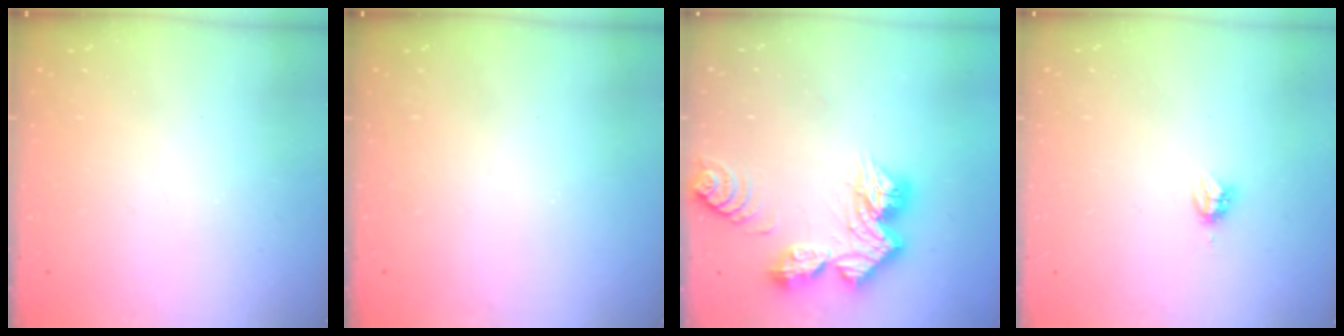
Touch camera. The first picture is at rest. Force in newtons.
{"total": 0.0}
{"total": 14.1, "press": 14.1, "slide": 1.3}
{"total": 3.9, "press": 3.9, "slide": 0.5}